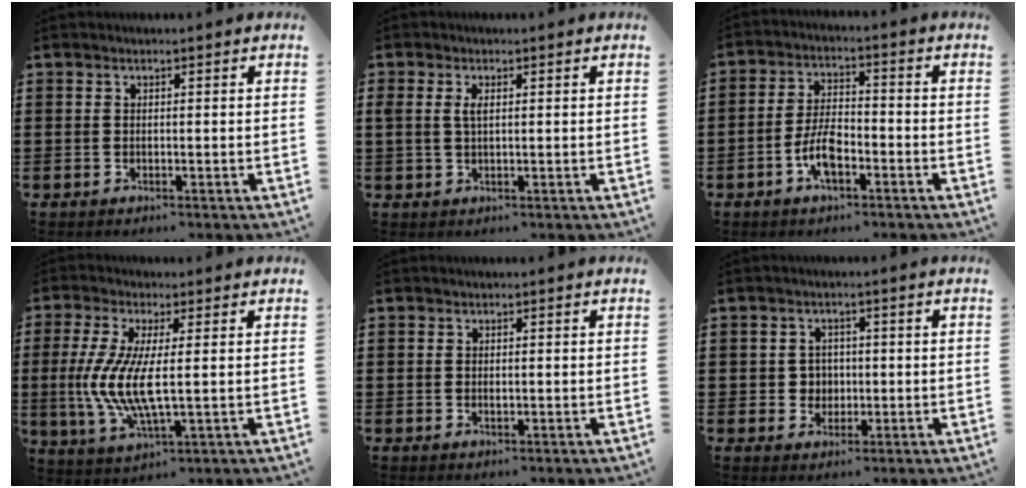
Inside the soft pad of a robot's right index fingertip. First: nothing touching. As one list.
[{"total": 2.3, "force": [0.5, 1.0, 2.0], "torque": [-0.042, 0.007, 0.007]}, {"total": 6.3, "force": [-2.7, 2.8, 5.0], "torque": [-0.116, 0.001, -0.057]}, {"total": 8.4, "force": [-0.2, 2.1, 8.1], "torque": [-0.186, -0.017, -0.010]}, {"total": 0.7, "force": [-0.1, 0.4, 0.6], "torque": [-0.014, -0.001, -0.002]}, {"total": 2.9, "force": [-0.2, 2.7, 0.8], "torque": [-0.028, 0.007, -0.007]}]